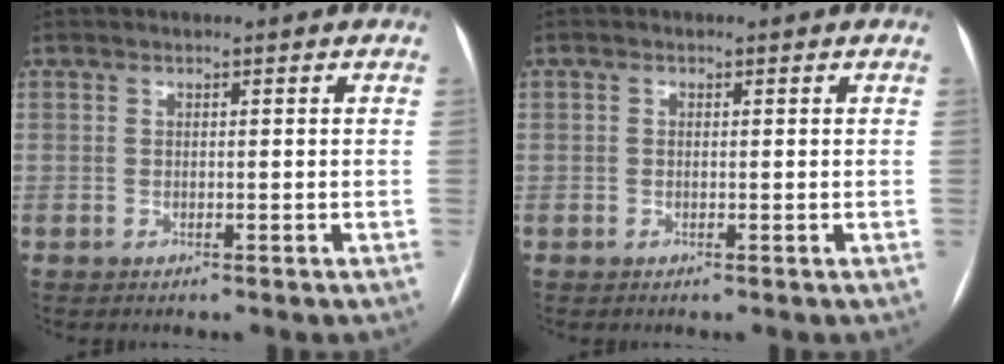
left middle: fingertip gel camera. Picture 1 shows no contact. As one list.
[{"total": 0.7, "force": [0.1, 0.6, 0.4], "torque": [-0.007, 0.004, -0.001]}]